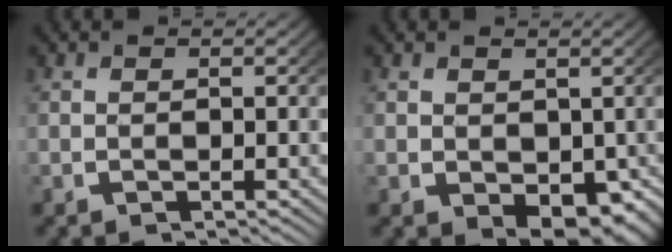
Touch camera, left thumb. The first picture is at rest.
{"total": 3.9, "force": [-0.3, 2.7, 2.8], "torque": [-0.044, -0.031, 0.020]}